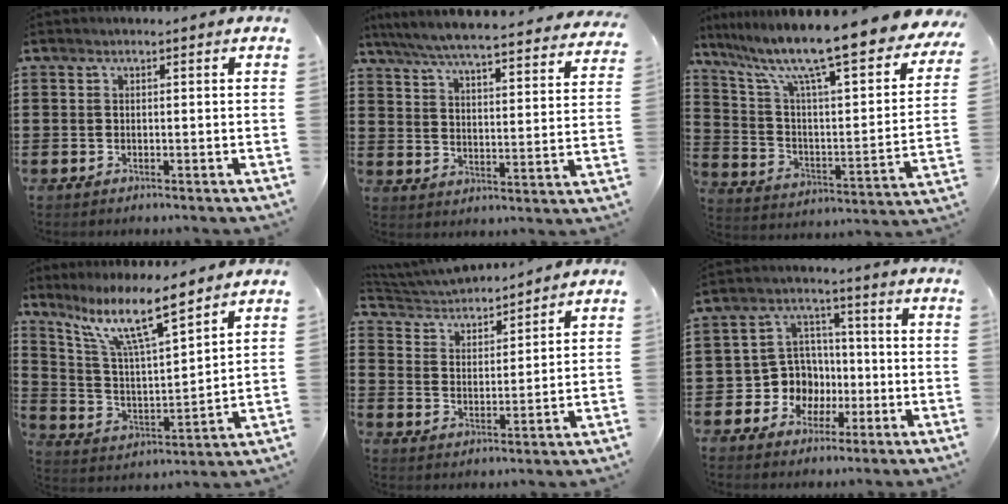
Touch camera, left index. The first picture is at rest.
{"total": 5.9, "force": [5.5, -0.4, 2.0], "torque": [-0.064, -0.043, 0.091]}
{"total": 12.1, "force": [9.8, 0.9, 7.2], "torque": [-0.170, -0.072, 0.158]}
{"total": 11.2, "force": [8.4, 1.6, 7.2], "torque": [-0.163, -0.035, 0.148]}
{"total": 4.5, "force": [4.4, 0.6, 0.5], "torque": [-0.033, -0.025, 0.076]}
{"total": 7.7, "force": [-1.3, 7.4, 1.8], "torque": [-0.073, 0.009, -0.020]}